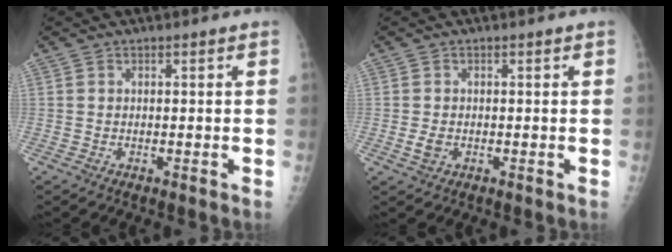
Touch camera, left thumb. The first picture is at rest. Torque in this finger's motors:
{"motor_torque": [-0.24, 0.24, 0.25, 0.01, 0.00]}